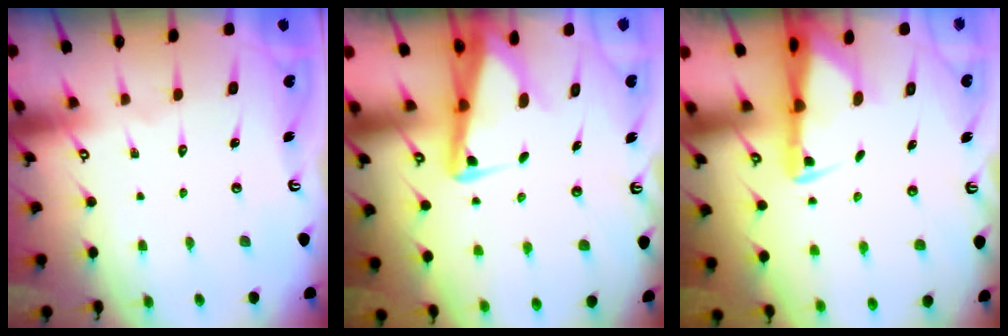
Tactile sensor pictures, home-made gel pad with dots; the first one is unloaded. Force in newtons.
{"total": 4.4, "press": 4.2, "slide": 1.1}
{"total": 2.9, "press": 2.9, "slide": 0.6}